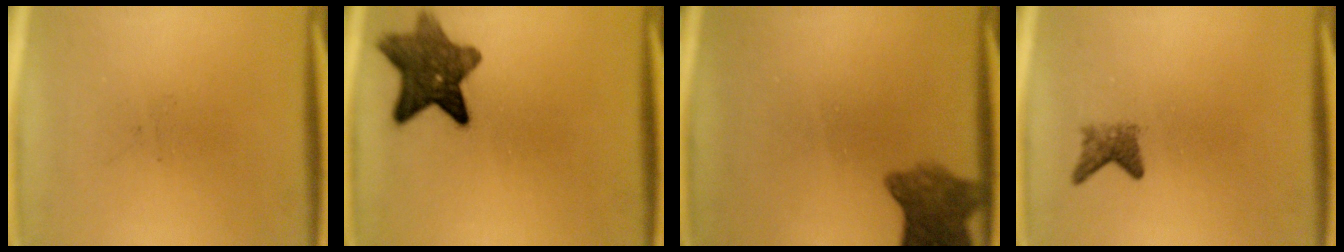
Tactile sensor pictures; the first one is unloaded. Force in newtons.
{"total": 9.9}
{"total": 7.0}
{"total": 2.1}